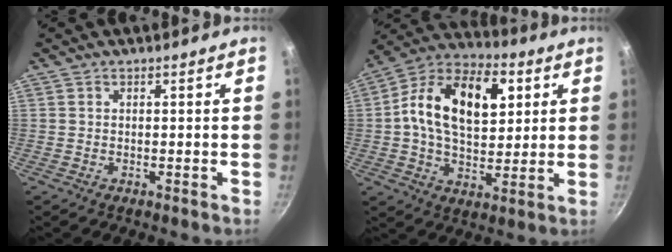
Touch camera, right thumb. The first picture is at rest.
{"total": 19.9, "force": [4.7, 12.2, 15.0], "torque": [-0.223, 0.008, 0.061]}